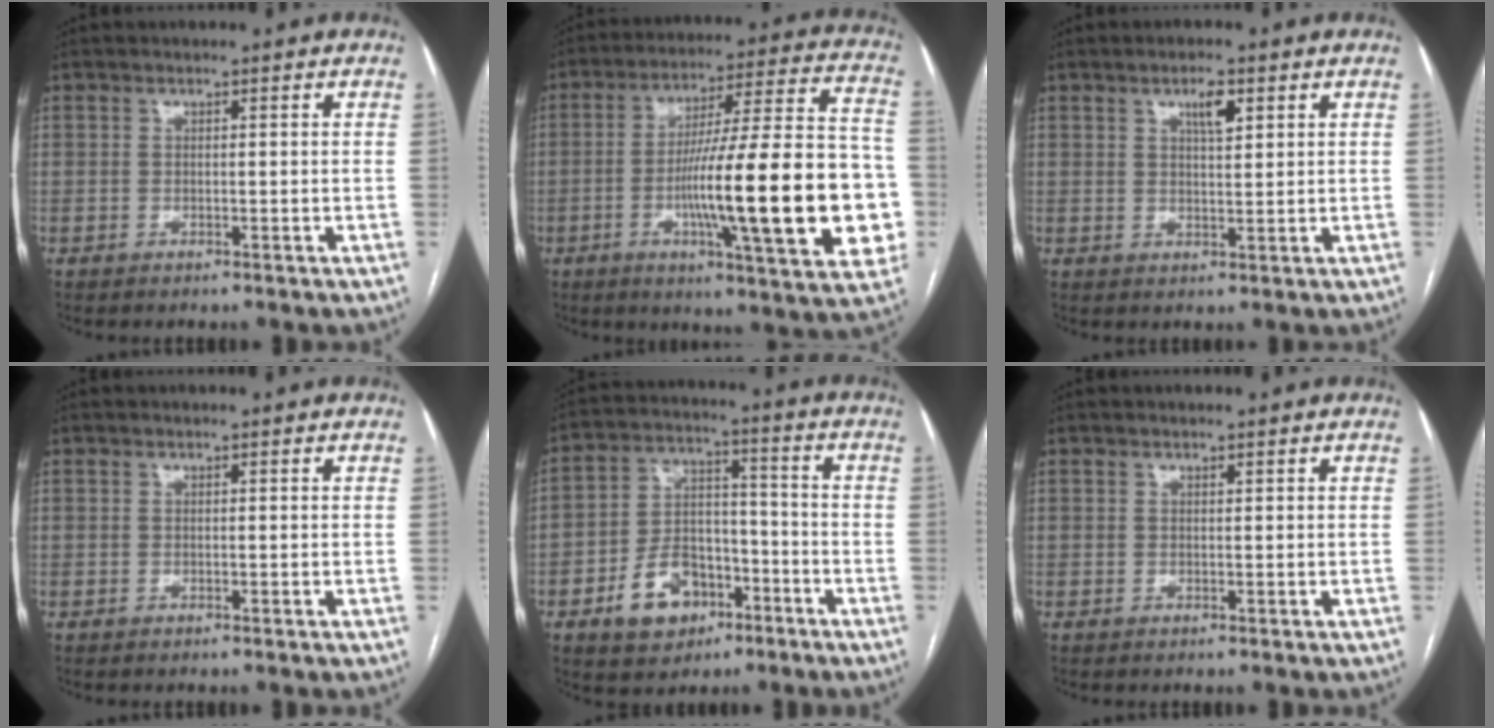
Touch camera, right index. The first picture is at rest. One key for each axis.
{"total": 26.2, "fx": -5.3, "fy": 2.7, "fz": 25.5, "tx": -0.326, "ty": 0.010, "tz": -0.079}
{"total": 3.5, "fx": 1.7, "fy": 0.9, "fz": 2.9, "tx": -0.048, "ty": 0.000, "tz": 0.029}
{"total": 0.0}
{"total": 10.8, "fx": -5.3, "fy": 7.3, "fz": 5.8, "tx": -0.110, "ty": 0.025, "tz": -0.082}
{"total": 0.0}